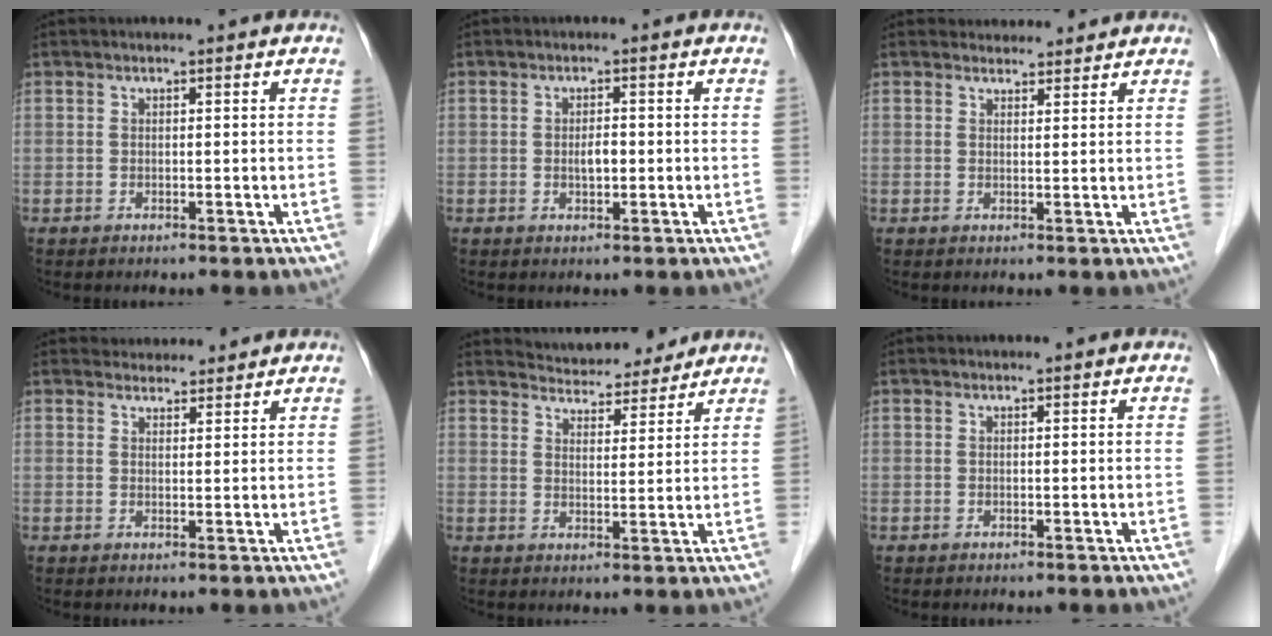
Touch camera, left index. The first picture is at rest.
{"total": 2.0, "force": [-0.4, 0.8, 1.8], "torque": [-0.032, 0.001, -0.005]}
{"total": 3.6, "force": [3.4, 1.2, 0.1], "torque": [0.001, 0.010, 0.045]}
{"total": 3.7, "force": [3.5, 1.2, 0.1], "torque": [0.001, 0.013, 0.049]}
{"total": 8.2, "force": [7.9, 1.9, 1.1], "torque": [-0.017, 0.008, 0.112]}
{"total": 0.0}